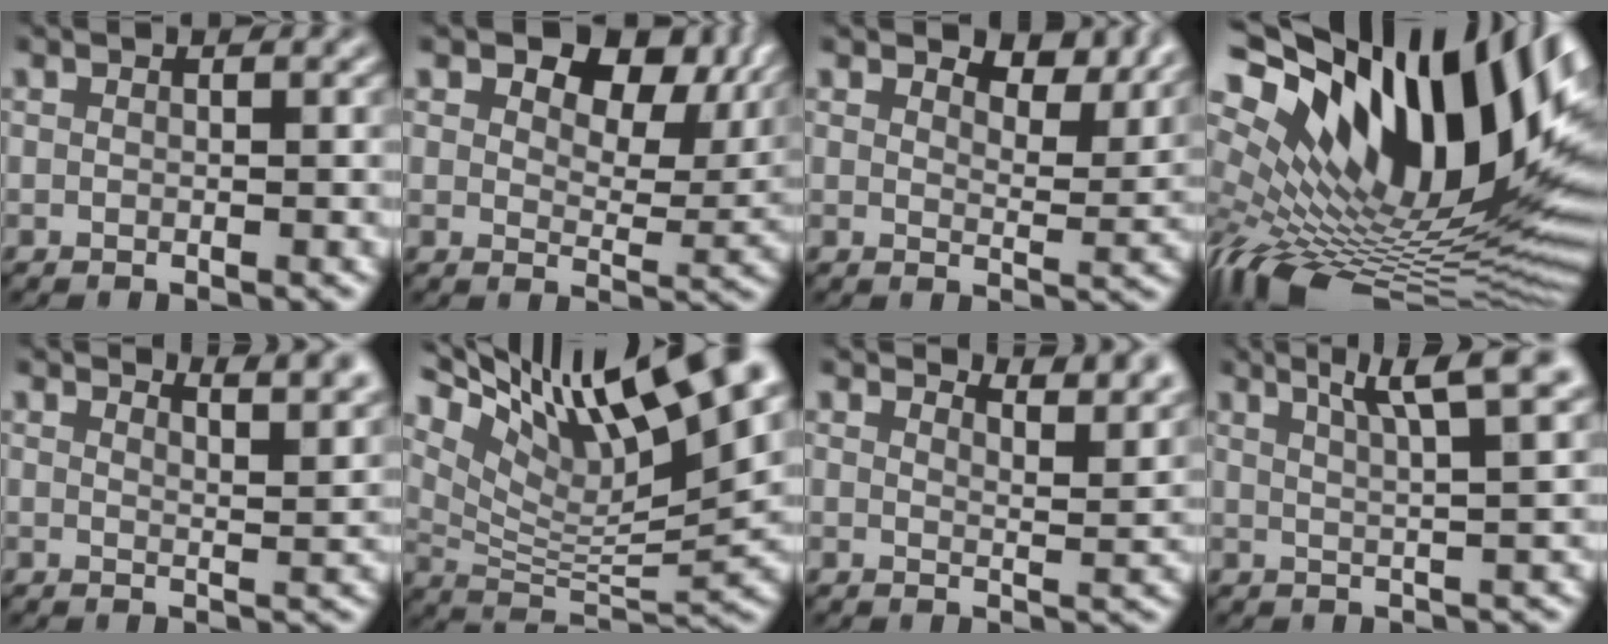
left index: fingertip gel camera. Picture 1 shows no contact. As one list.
[{"total": 8.8, "force": [5.1, 4.8, 5.3], "torque": [-0.085, 0.001, 0.075]}, {"total": 4.9, "force": [4.2, 1.7, 2.0], "torque": [-0.039, -0.005, 0.053]}, {"total": 18.7, "force": [6.9, 9.0, 14.9], "torque": [-0.248, 0.024, 0.111]}, {"total": 5.1, "force": [4.6, 1.2, 2.0], "torque": [-0.017, 0.011, 0.046]}, {"total": 13.6, "force": [8.6, 3.2, 10.0], "torque": [-0.191, 0.013, 0.160]}, {"total": 5.0, "force": [4.7, 0.9, 1.5], "torque": [-0.024, 0.000, 0.052]}, {"total": 5.8, "force": [3.8, 1.0, 4.3], "torque": [-0.054, 0.018, 0.043]}]